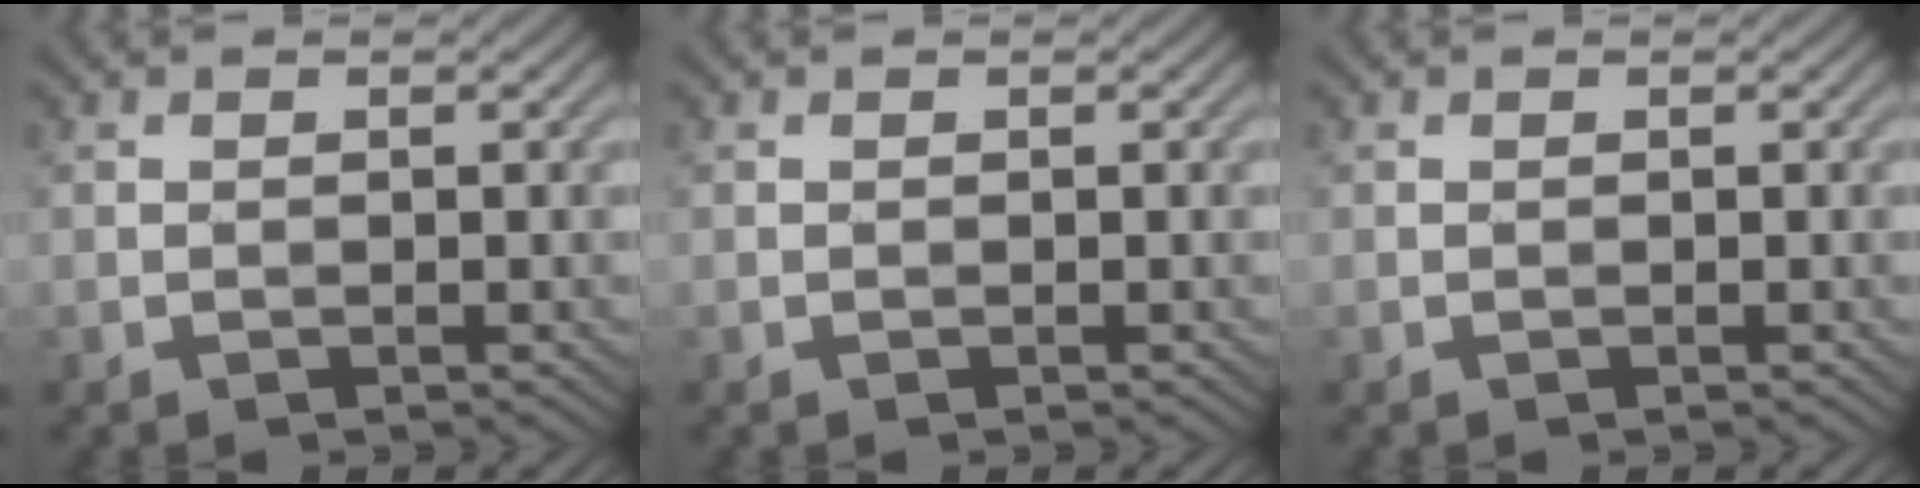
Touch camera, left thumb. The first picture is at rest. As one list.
[{"total": 0.0}, {"total": 0.0}]